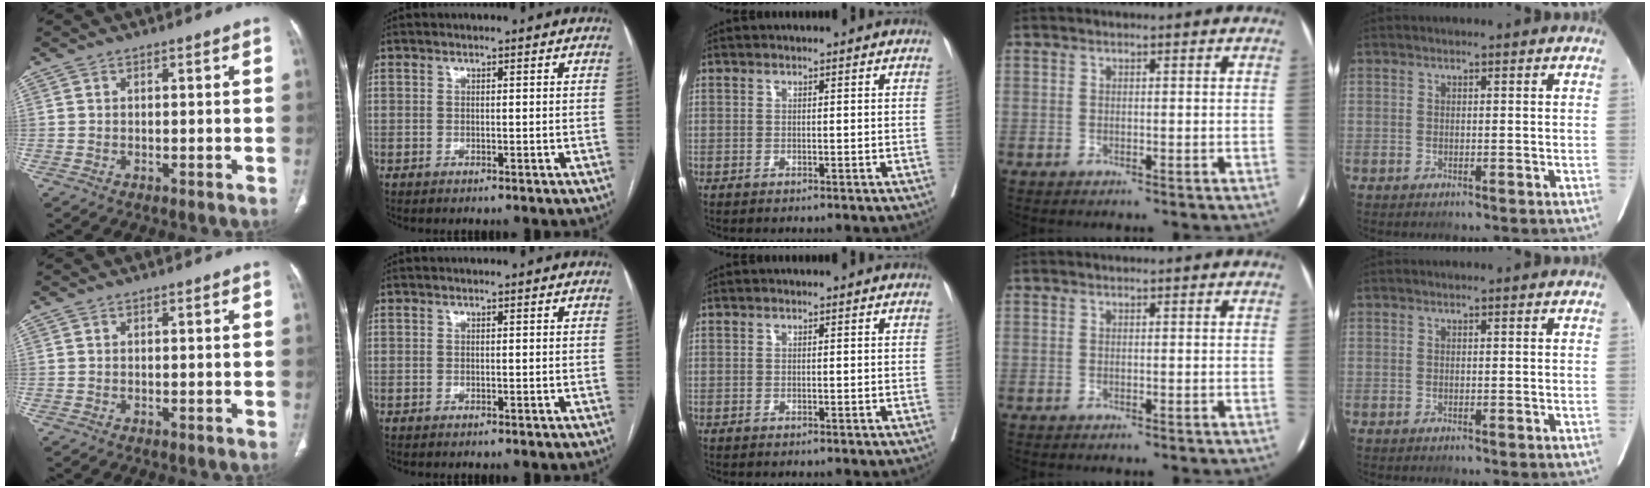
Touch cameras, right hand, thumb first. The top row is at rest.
{}